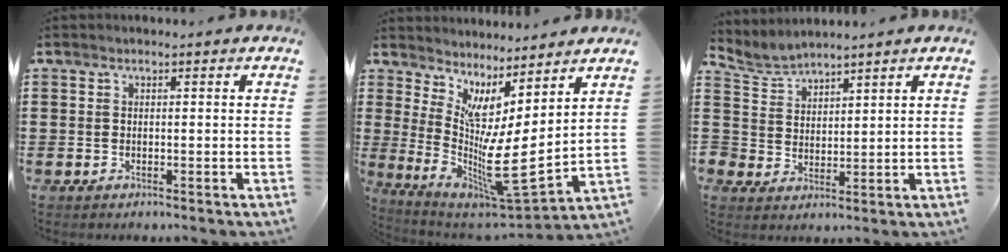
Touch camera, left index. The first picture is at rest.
{"total": 6.3, "force": [0.4, 0.3, 6.3], "torque": [-0.132, -0.055, 0.004]}
{"total": 3.3, "force": [3.1, 1.2, -0.6], "torque": [-0.010, -0.014, 0.054]}